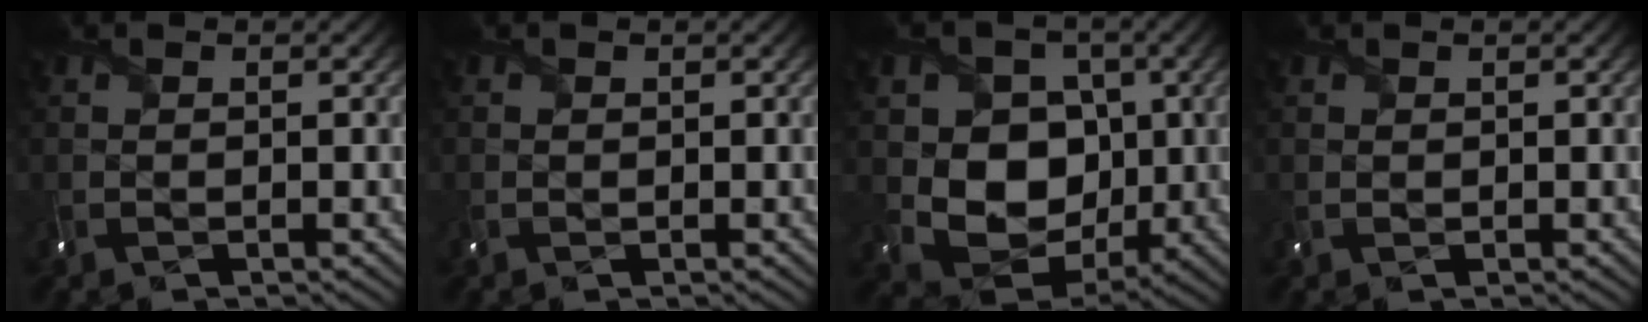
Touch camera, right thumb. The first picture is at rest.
{"total": 0.7, "force": [0.2, 0.6, 0.1], "torque": [0.000, -0.001, 0.004]}
{"total": 11.3, "force": [1.0, 9.4, 6.3], "torque": [-0.128, -0.006, 0.007]}
{"total": 0.8, "force": [0.4, 0.6, 0.3], "torque": [-0.008, 0.001, 0.010]}